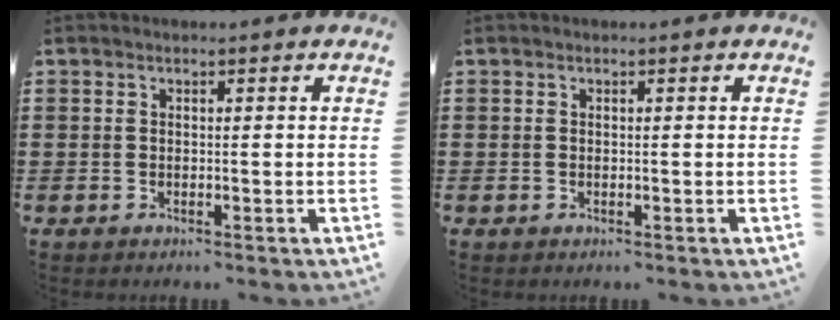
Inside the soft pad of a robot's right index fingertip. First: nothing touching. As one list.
[{"total": 0.0}]